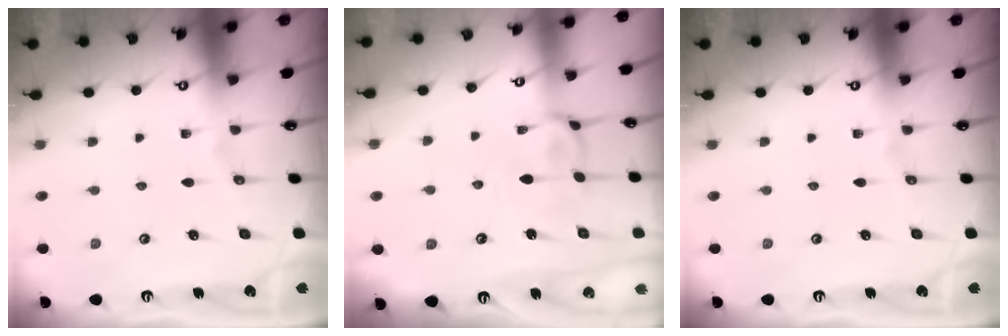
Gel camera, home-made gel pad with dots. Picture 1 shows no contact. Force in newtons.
{"total": 1.5, "press": 1.3, "slide": 0.7}
{"total": 0.0}